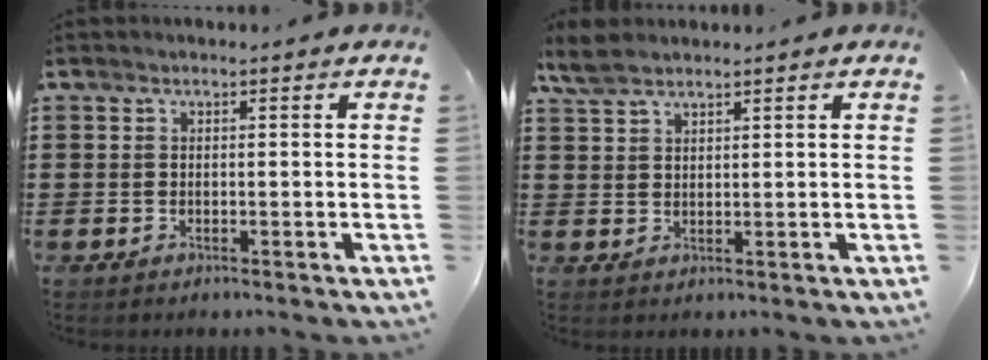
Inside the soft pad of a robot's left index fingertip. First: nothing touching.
{"total": 3.7, "force": [2.7, 1.3, 2.1], "torque": [-0.048, 0.004, 0.052]}